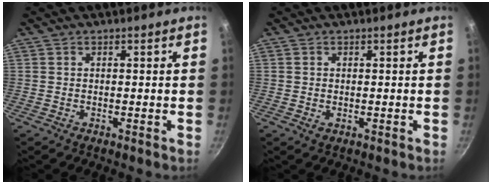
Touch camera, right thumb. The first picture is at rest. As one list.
[{"total": 0.8, "force": [0.0, 0.7, 0.5], "torque": [-0.007, -0.003, -0.001]}]